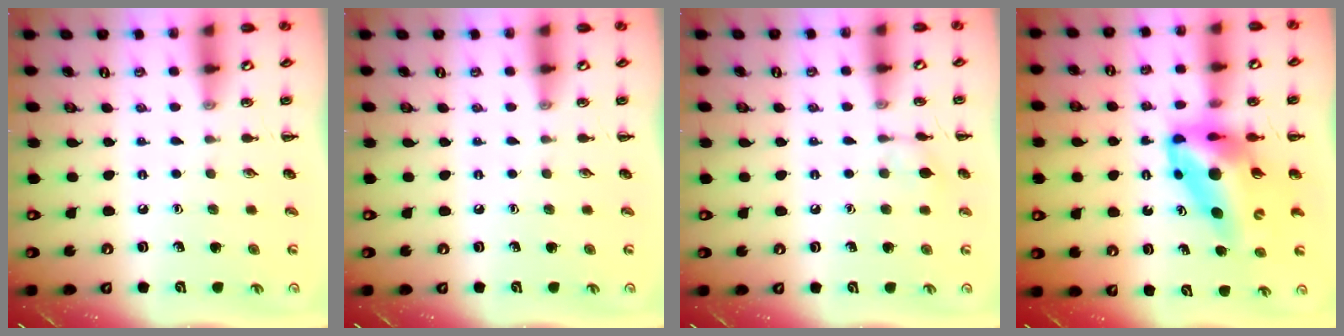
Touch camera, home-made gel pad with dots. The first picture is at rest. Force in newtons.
{"total": 0.0}
{"total": 6.5, "press": 6.1, "slide": 2.2}
{"total": 12.3, "press": 11.7, "slide": 3.9}